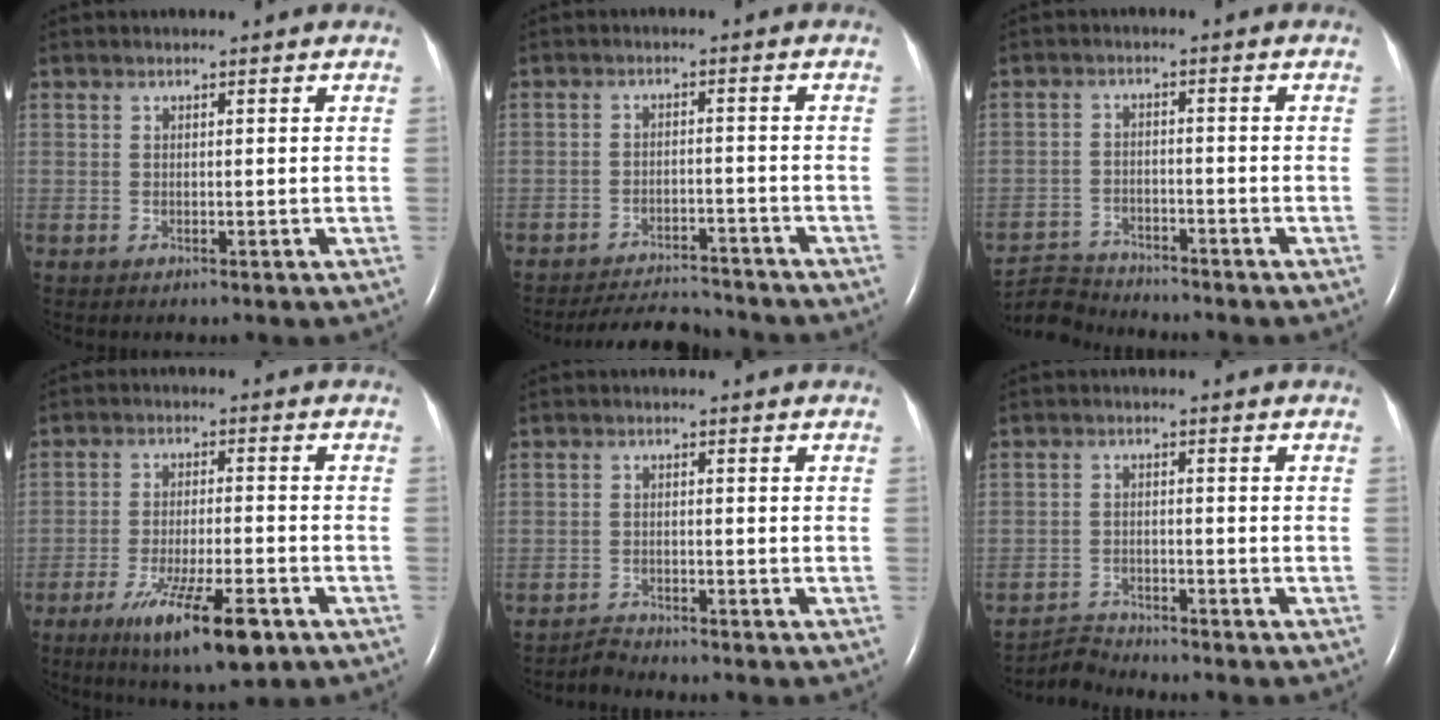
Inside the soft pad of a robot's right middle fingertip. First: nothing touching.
{"total": 7.6, "force": [-7.5, 0.8, 0.9], "torque": [-0.018, -0.010, -0.120]}
{"total": 6.0, "force": [-5.9, 0.2, -0.9], "torque": [0.011, -0.005, -0.112]}
{"total": 11.6, "force": [-6.5, 2.0, 9.5], "torque": [-0.166, -0.025, -0.100]}
{"total": 1.8, "force": [-1.7, -0.2, -0.5], "torque": [0.011, -0.012, -0.032]}
{"total": 3.1, "force": [-2.9, -0.3, -1.0], "torque": [0.019, -0.017, -0.053]}